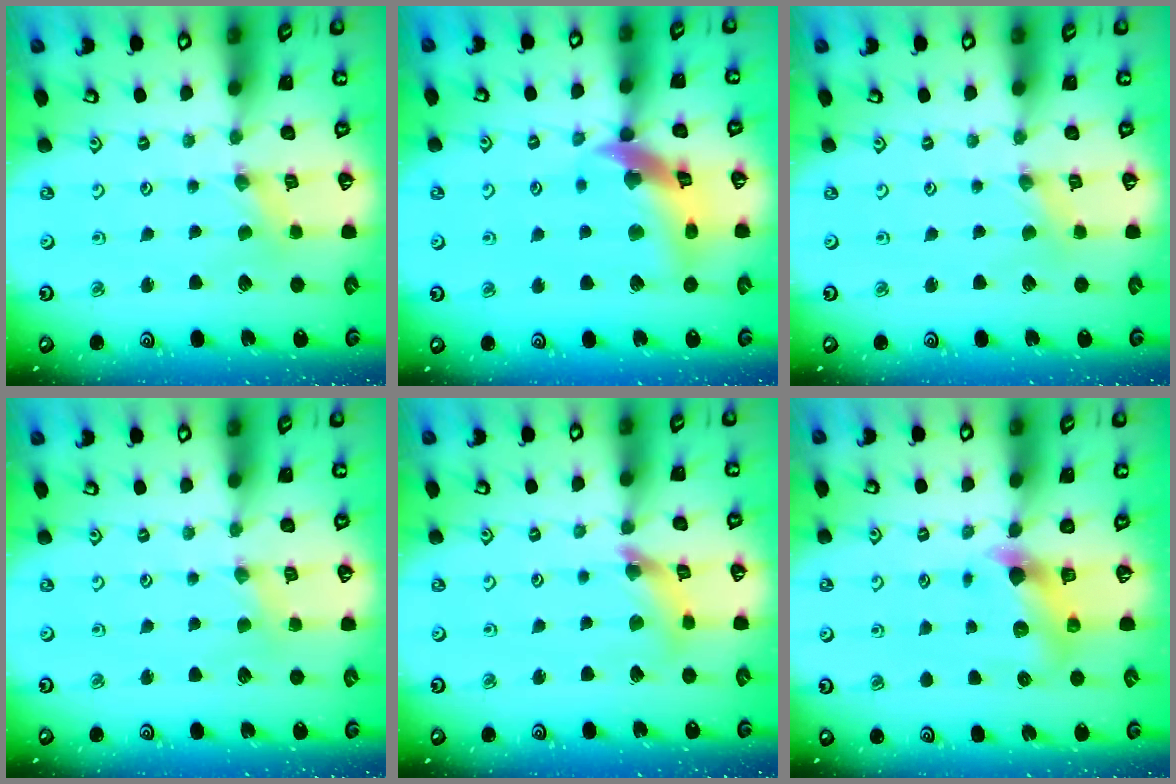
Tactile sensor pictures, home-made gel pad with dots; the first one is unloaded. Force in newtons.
{"total": 14.4, "press": 14.3, "slide": 1.9}
{"total": 0.0}
{"total": 2.1, "press": 2.1, "slide": 0.4}
{"total": 7.1, "press": 7.1, "slide": 0.7}
{"total": 5.4, "press": 5.4, "slide": 0.3}